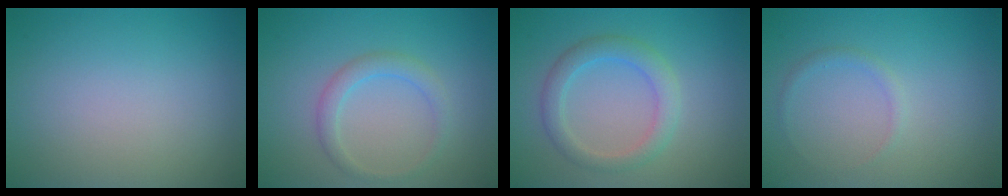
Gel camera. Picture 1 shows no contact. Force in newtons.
{"total": 2.0, "press": 2.0, "slide": 0.1}
{"total": 2.9, "press": 2.9, "slide": 0.4}
{"total": 0.9, "press": 0.8, "slide": 0.1}